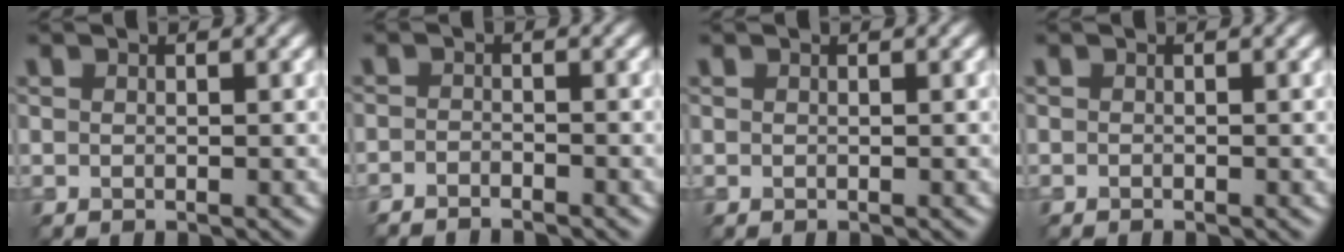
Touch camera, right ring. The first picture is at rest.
{"total": 2.1, "force": [-2.1, 0.0, 0.1], "torque": [-0.002, 0.001, -0.039]}
{"total": 0.0}
{"total": 0.5, "force": [-0.3, -0.2, -0.4], "torque": [0.009, 0.005, -0.006]}